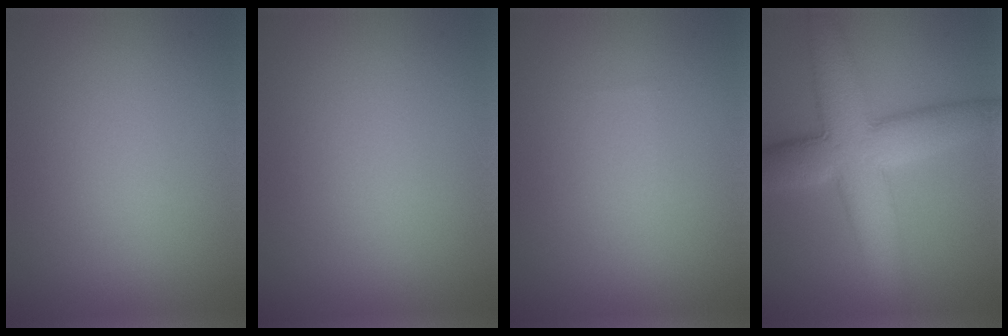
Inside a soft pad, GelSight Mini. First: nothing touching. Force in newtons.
{"total": 0.0}
{"total": 0.0}
{"total": 9.6, "press": 9.6, "slide": 0.5}